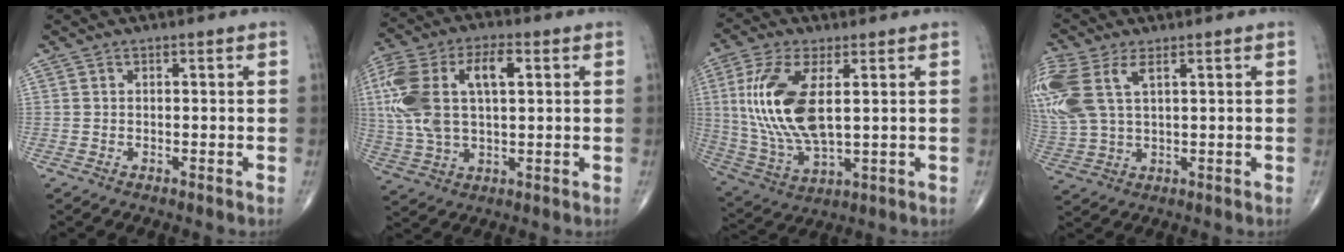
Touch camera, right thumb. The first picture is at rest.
{"total": 18.2, "force": [3.8, 9.3, 15.2], "torque": [-0.333, 0.019, 0.067]}
{"total": 16.2, "force": [2.9, 7.1, 14.3], "torque": [-0.312, -0.013, 0.065]}
{"total": 14.8, "force": [5.2, 7.9, 11.3], "torque": [-0.299, 0.006, 0.109]}